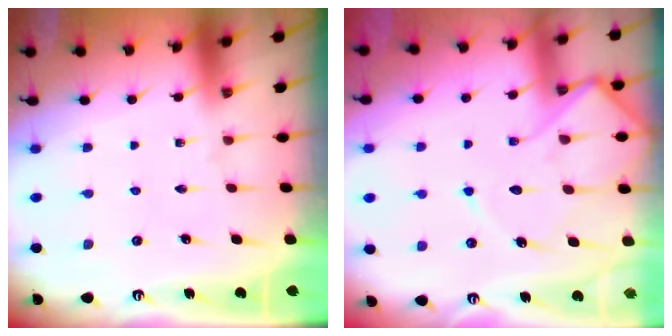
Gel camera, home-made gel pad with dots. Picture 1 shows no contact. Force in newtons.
{"total": 11.4, "press": 11.3, "slide": 1.0}